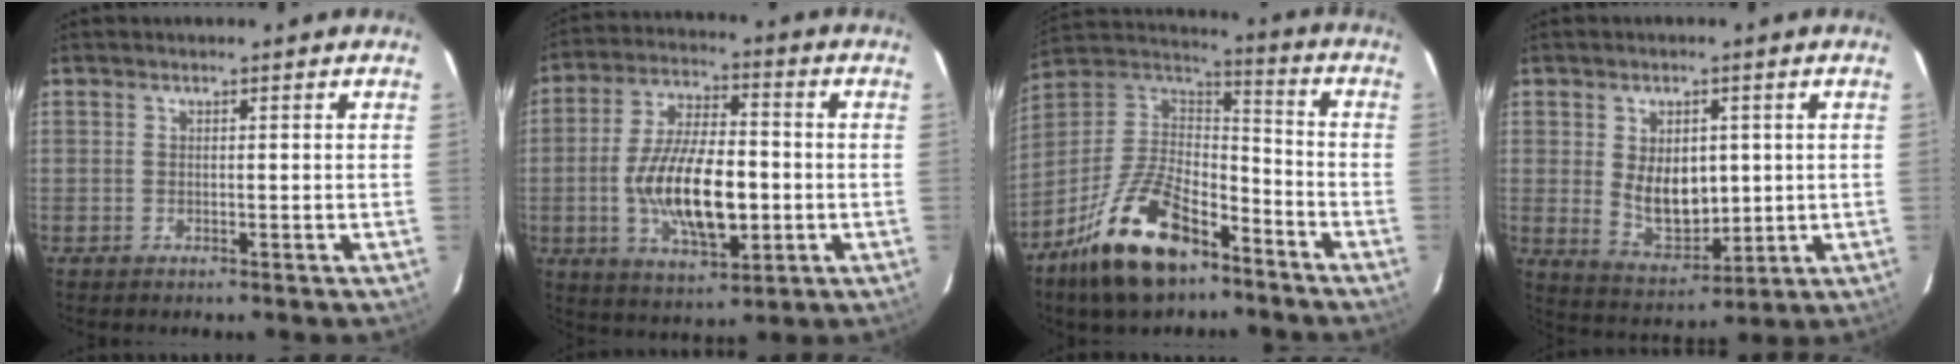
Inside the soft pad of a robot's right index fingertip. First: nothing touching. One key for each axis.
{"total": 15.9, "fx": -2.7, "fy": 6.7, "fz": 14.2, "tx": -0.273, "ty": -0.004, "tz": -0.041}
{"total": 20.5, "fx": -12.9, "fy": 9.6, "fz": 12.8, "tx": -0.267, "ty": 0.001, "tz": -0.227}
{"total": 9.3, "fx": 0.9, "fy": 6.0, "fz": 7.1, "tx": -0.128, "ty": -0.010, "tz": 0.036}